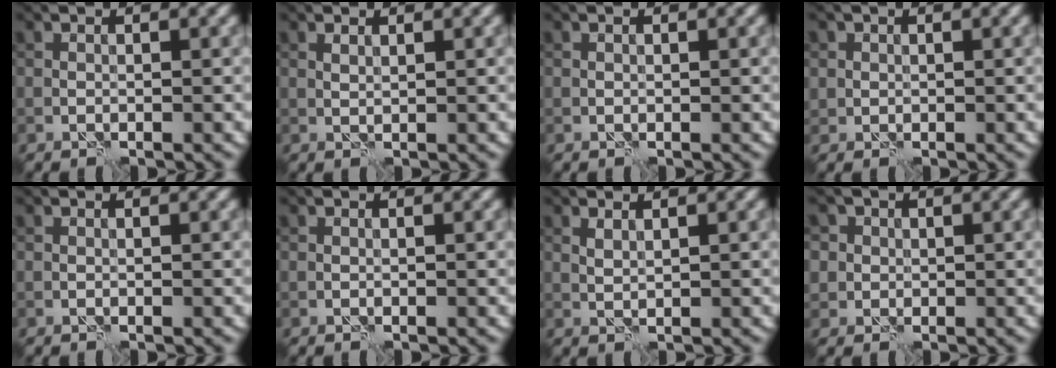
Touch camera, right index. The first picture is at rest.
{"total": 0.6, "force": [0.4, 0.1, 0.3], "torque": [-0.010, 0.000, 0.008]}
{"total": 0.0}
{"total": 1.0, "force": [0.3, 1.0, 0.0], "torque": [0.010, -0.004, 0.003]}
{"total": 0.0}
{"total": 0.0}
{"total": 0.9, "force": [0.6, 0.2, 0.6], "torque": [-0.019, 0.001, 0.013]}
{"total": 3.4, "force": [1.3, 3.0, 1.0], "torque": [-0.006, 0.013, 0.010]}